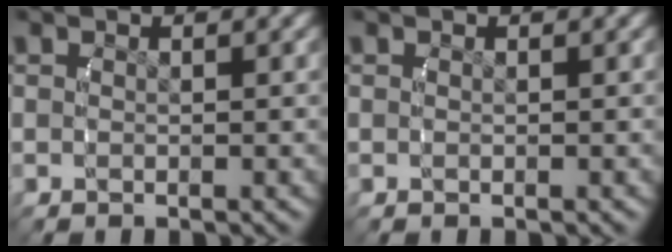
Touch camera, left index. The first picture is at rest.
{"total": 0.0}